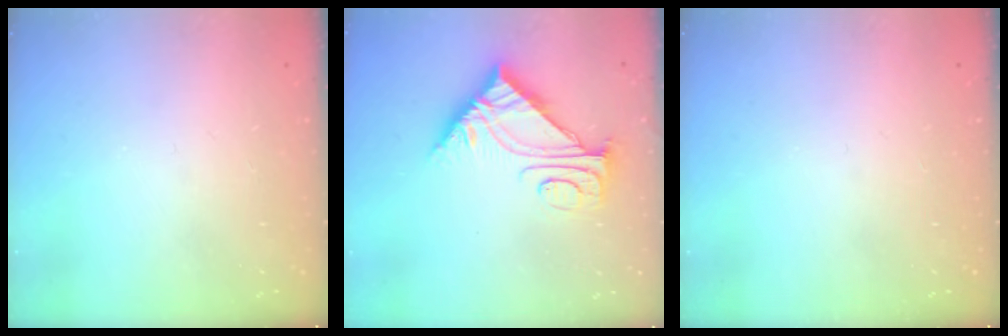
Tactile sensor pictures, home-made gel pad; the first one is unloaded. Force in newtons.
{"total": 9.0, "press": 8.9, "slide": 0.9}
{"total": 0.0}